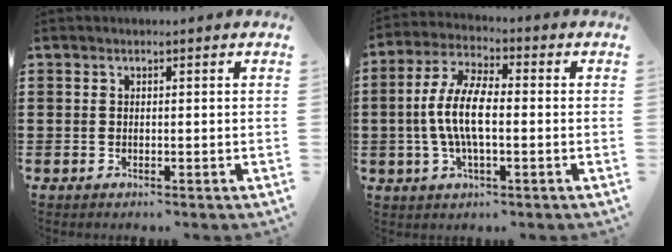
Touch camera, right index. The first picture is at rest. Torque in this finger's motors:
{"motor_torque": [2.14, 0.00, 1.05, 0.21]}